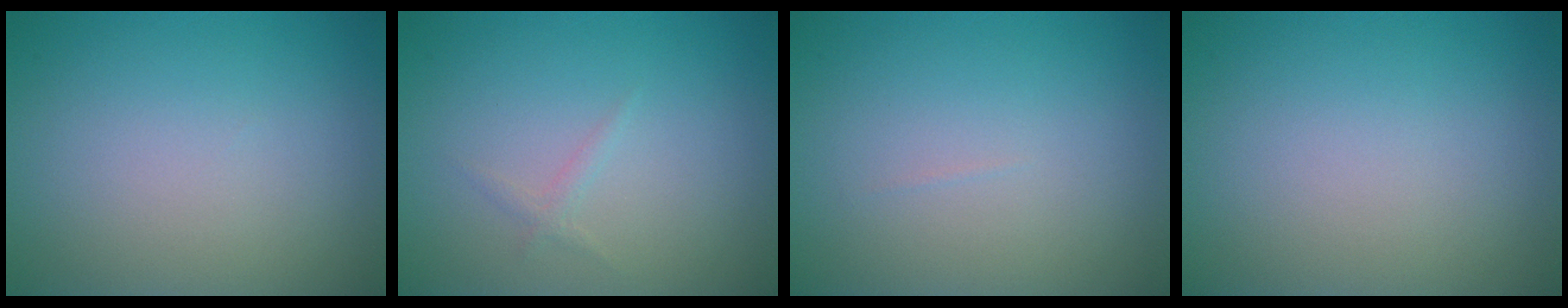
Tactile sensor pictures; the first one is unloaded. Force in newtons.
{"total": 0.7, "press": 0.7, "slide": 0.0}
{"total": 0.0}
{"total": 0.0}